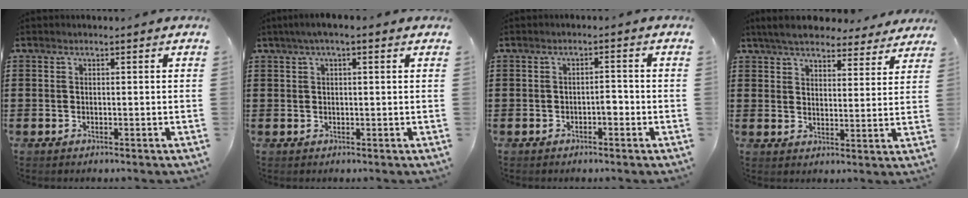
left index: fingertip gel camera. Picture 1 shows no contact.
{"total": 1.8, "force": [0.5, 0.2, 1.7], "torque": [-0.031, 0.001, 0.008]}
{"total": 1.9, "force": [-0.9, 0.7, 1.6], "torque": [-0.032, 0.003, -0.018]}
{"total": 6.0, "force": [5.6, 1.1, 1.7], "torque": [-0.055, -0.017, 0.103]}